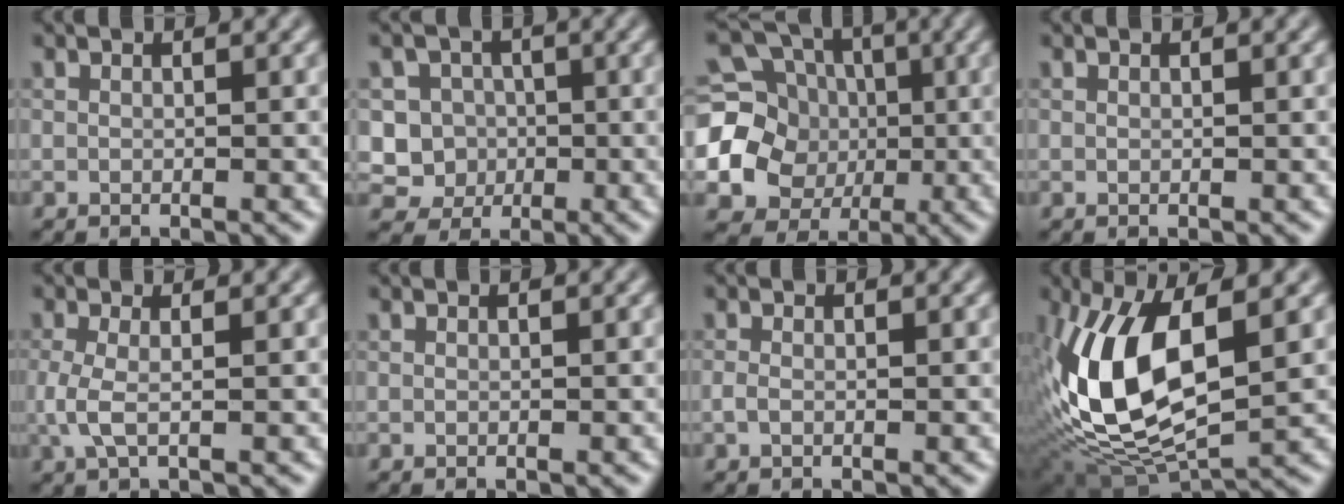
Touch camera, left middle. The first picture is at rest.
{"total": 5.5, "force": [-0.5, 5.4, 1.3], "torque": [-0.011, 0.024, -0.027]}
{"total": 13.1, "force": [0.1, 12.0, 5.2], "torque": [-0.146, 0.022, -0.011]}
{"total": 0.0}
{"total": 2.2, "force": [-0.2, 0.7, 2.1], "torque": [-0.052, -0.005, -0.005]}
{"total": 0.0}
{"total": 0.7, "force": [-0.3, 0.3, 0.6], "torque": [-0.017, -0.002, -0.008]}
{"total": 11.2, "force": [1.7, 5.3, 9.7], "torque": [-0.206, -0.004, 0.032]}